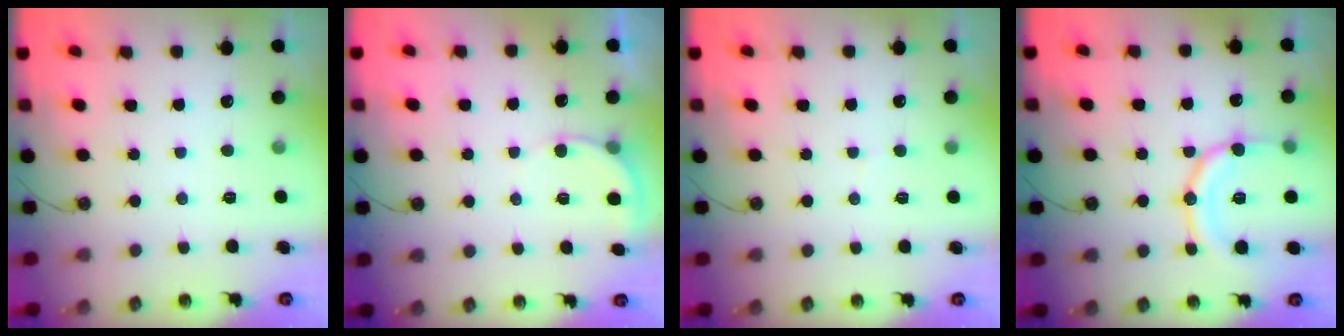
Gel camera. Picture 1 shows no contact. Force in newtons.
{"total": 4.6, "press": 4.6, "slide": 0.3}
{"total": 3.5, "press": 3.5, "slide": 0.4}
{"total": 16.7, "press": 16.4, "slide": 2.8}